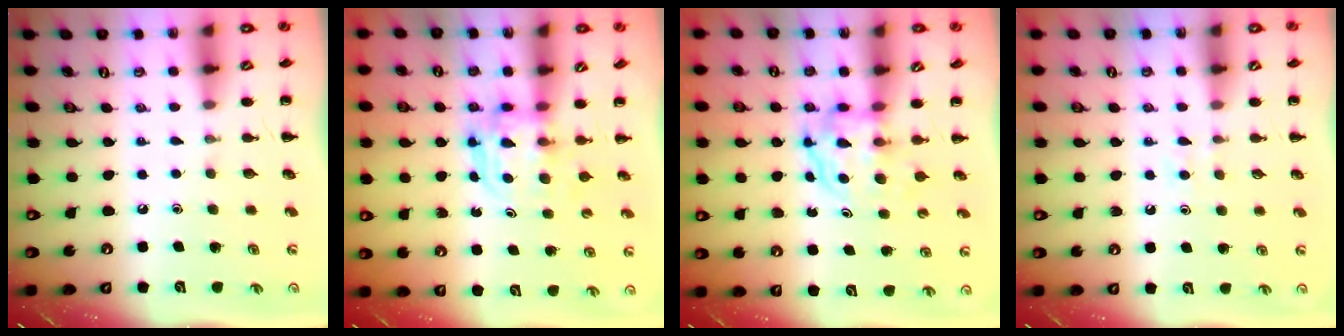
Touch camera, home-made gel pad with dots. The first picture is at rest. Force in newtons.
{"total": 3.6, "press": 3.6, "slide": 0.2}
{"total": 3.9, "press": 3.9, "slide": 0.2}
{"total": 2.6, "press": 2.5, "slide": 0.9}